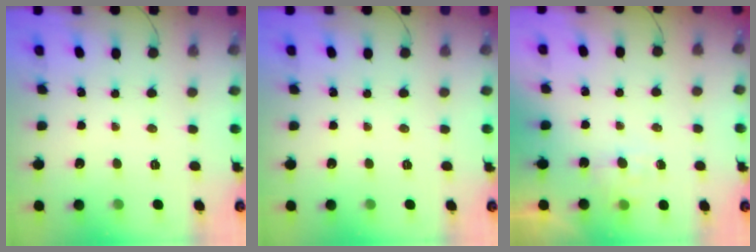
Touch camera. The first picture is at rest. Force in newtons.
{"total": 0.0}
{"total": 2.6, "press": 2.4, "slide": 1.1}